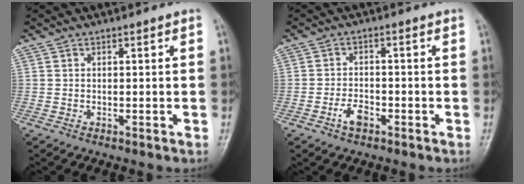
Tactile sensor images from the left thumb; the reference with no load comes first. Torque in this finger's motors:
{"motor_torque": [0.02, 0.19, 0.43, 0.27, 0.01]}